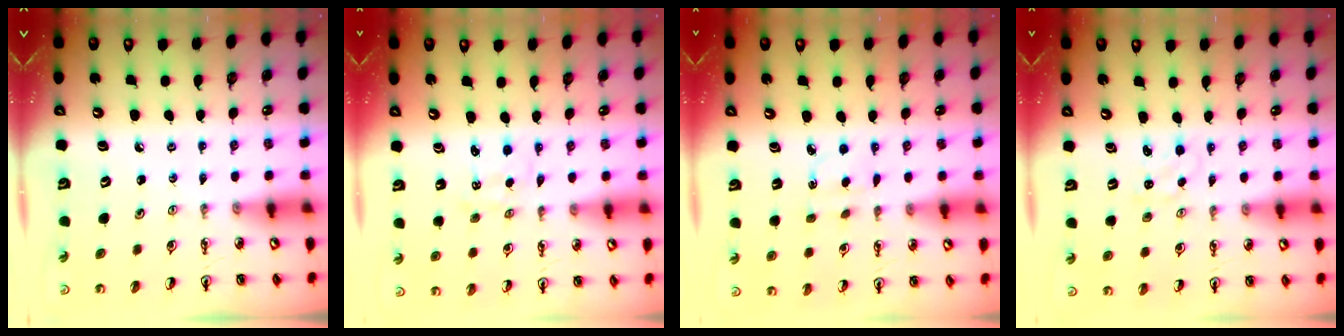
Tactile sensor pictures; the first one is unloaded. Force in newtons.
{"total": 1.0, "press": 0.9, "slide": 0.3}
{"total": 2.4, "press": 2.4, "slide": 0.5}
{"total": 1.2, "press": 1.1, "slide": 0.2}